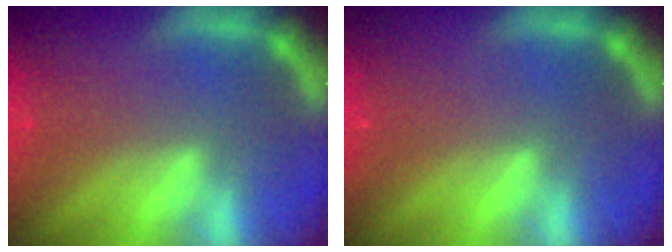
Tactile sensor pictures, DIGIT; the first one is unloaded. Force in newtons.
{"total": 0.0}